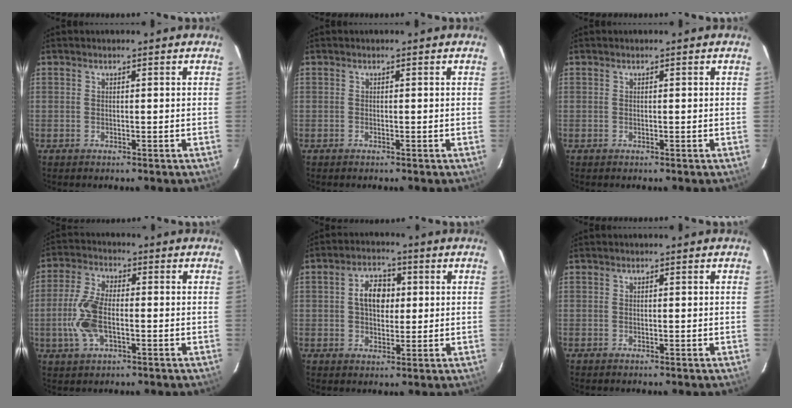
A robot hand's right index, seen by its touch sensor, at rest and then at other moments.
{"total": 0.0}
{"total": 0.0}
{"total": 9.3, "force": [-1.9, 4.5, 7.9], "torque": [-0.175, 0.004, -0.038]}
{"total": 6.6, "force": [1.0, 4.4, 4.8], "torque": [-0.081, 0.018, 0.019]}
{"total": 0.0}